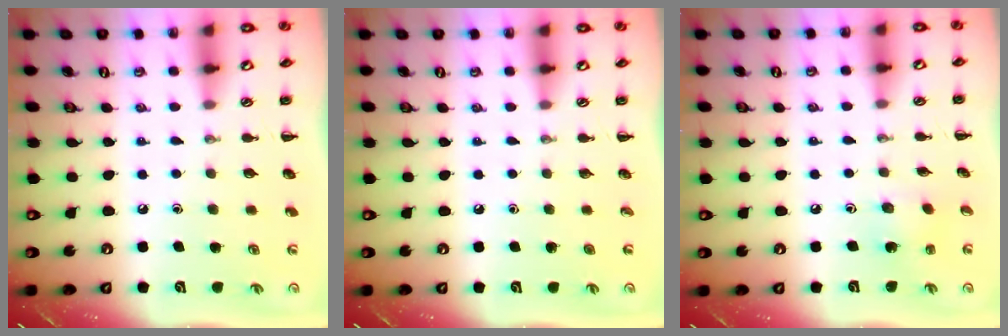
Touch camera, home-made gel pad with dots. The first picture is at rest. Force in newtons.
{"total": 0.0}
{"total": 1.7, "press": 1.6, "slide": 0.7}